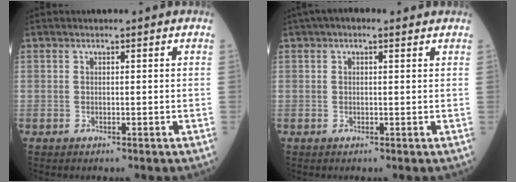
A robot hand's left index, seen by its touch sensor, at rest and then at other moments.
{"total": 3.5, "force": [2.3, 1.3, 2.3], "torque": [-0.041, 0.027, 0.034]}